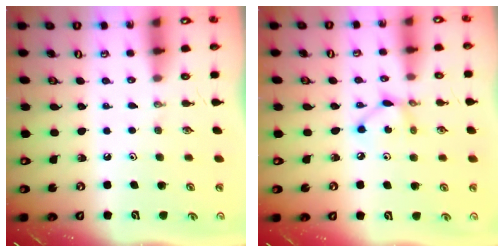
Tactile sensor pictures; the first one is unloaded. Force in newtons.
{"total": 5.1, "press": 5.1, "slide": 0.2}